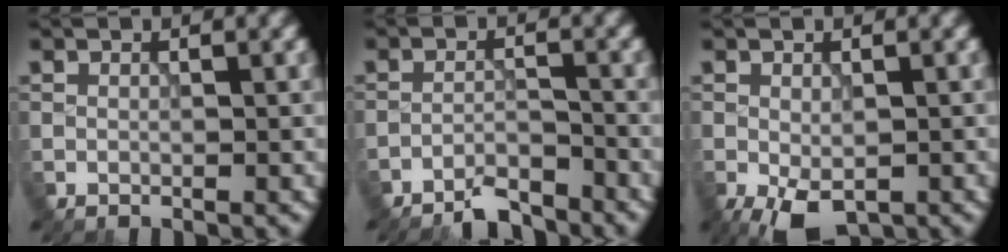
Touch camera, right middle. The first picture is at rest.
{"total": 3.6, "force": [-3.4, 0.5, 1.1], "torque": [-0.013, -0.001, -0.066]}
{"total": 4.0, "force": [-1.9, 1.9, 3.0], "torque": [-0.056, -0.013, -0.029]}